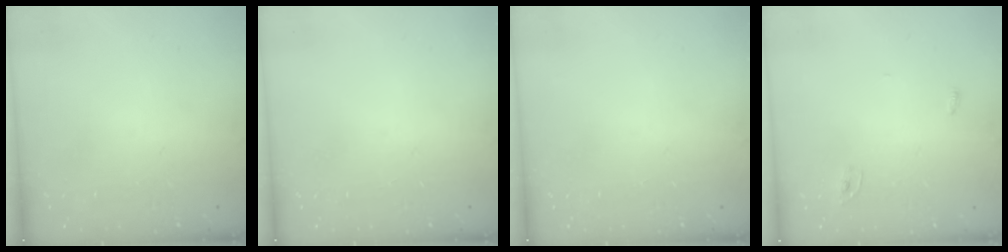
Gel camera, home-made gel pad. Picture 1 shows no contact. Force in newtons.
{"total": 0.0}
{"total": 0.0}
{"total": 2.4, "press": 2.4, "slide": 0.2}